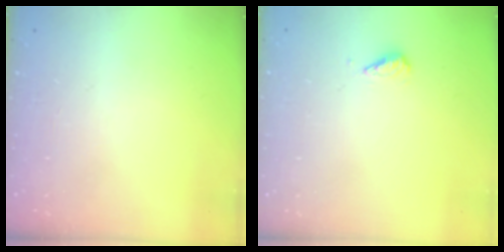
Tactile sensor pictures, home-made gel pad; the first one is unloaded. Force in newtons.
{"total": 2.7, "press": 2.7, "slide": 0.6}